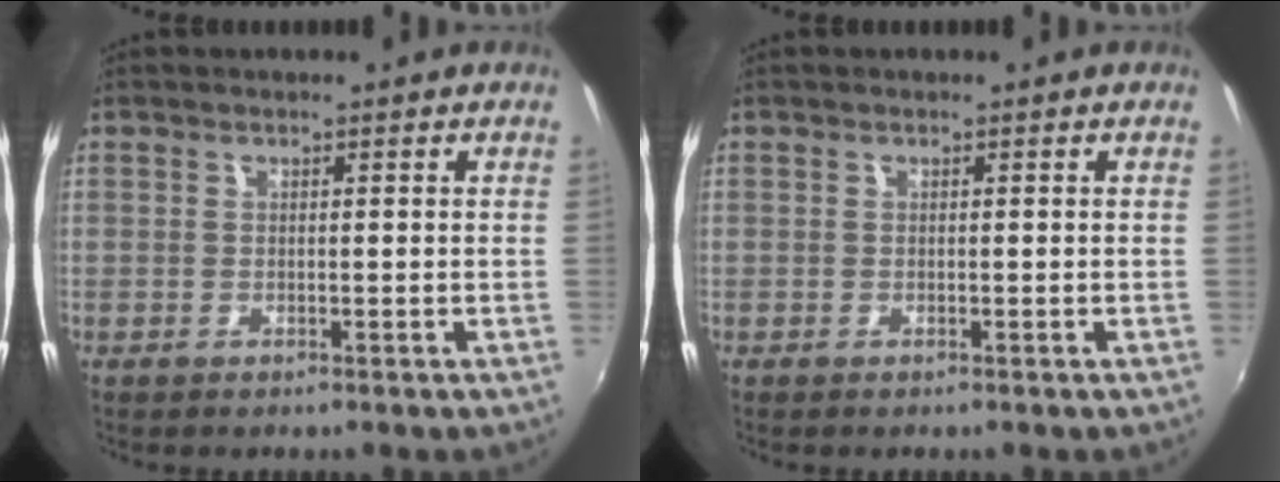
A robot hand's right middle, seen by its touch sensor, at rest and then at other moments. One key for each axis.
{"total": 0.0}